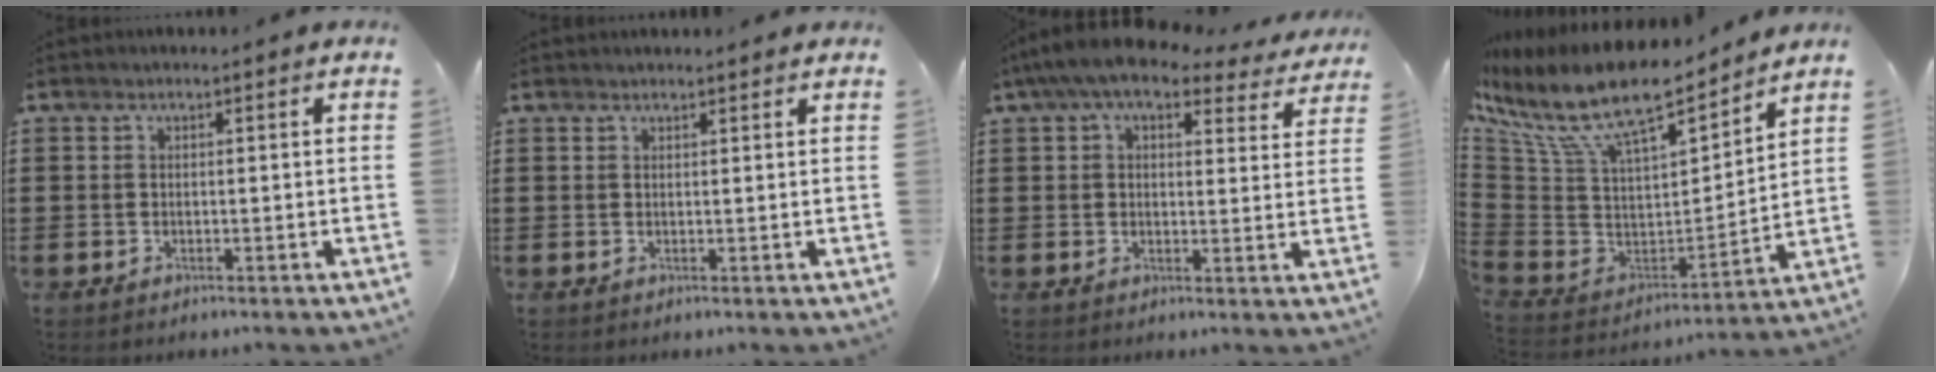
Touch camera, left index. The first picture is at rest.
{"total": 1.0, "force": [1.0, 0.0, 0.3], "torque": [-0.008, -0.002, 0.019]}
{"total": 7.2, "force": [5.6, 1.6, 4.2], "torque": [-0.098, -0.015, 0.100]}
{"total": 13.5, "force": [9.5, 3.9, 8.8], "torque": [-0.207, -0.066, 0.164]}